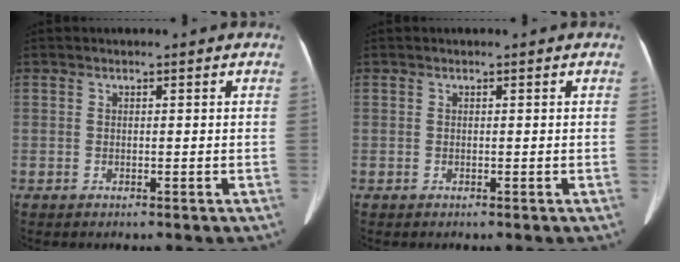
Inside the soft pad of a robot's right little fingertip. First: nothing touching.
{"total": 0.0}